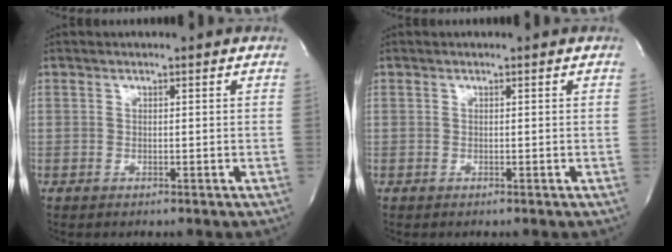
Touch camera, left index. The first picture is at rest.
{"total": 0.0}